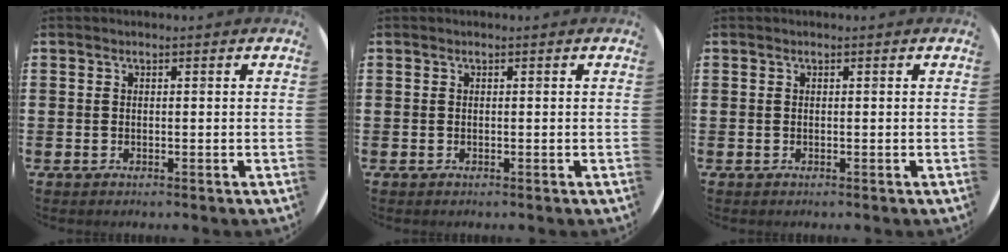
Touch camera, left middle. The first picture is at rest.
{"total": 0.0}
{"total": 0.0}